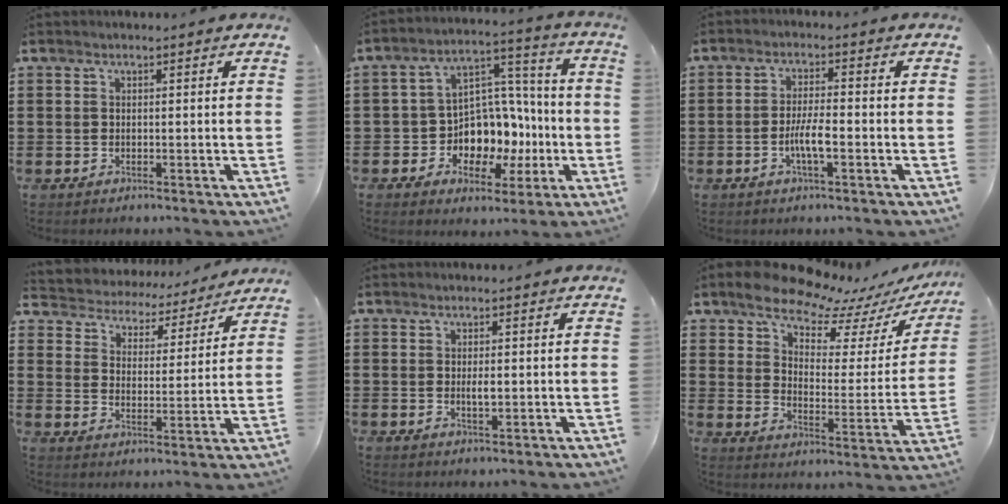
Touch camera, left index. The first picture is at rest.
{"total": 9.2, "force": [-1.8, 8.3, 3.5], "torque": [-0.080, 0.004, -0.022]}
{"total": 4.6, "force": [-1.5, 1.0, 4.2], "torque": [-0.086, 0.001, -0.032]}
{"total": 4.1, "force": [4.0, 0.5, -0.5], "torque": [-0.019, -0.036, 0.063]}
{"total": 2.0, "force": [-0.1, 0.6, 1.9], "torque": [-0.035, -0.001, -0.002]}
{"total": 8.9, "force": [8.1, 2.5, 2.7], "torque": [-0.067, -0.065, 0.140]}